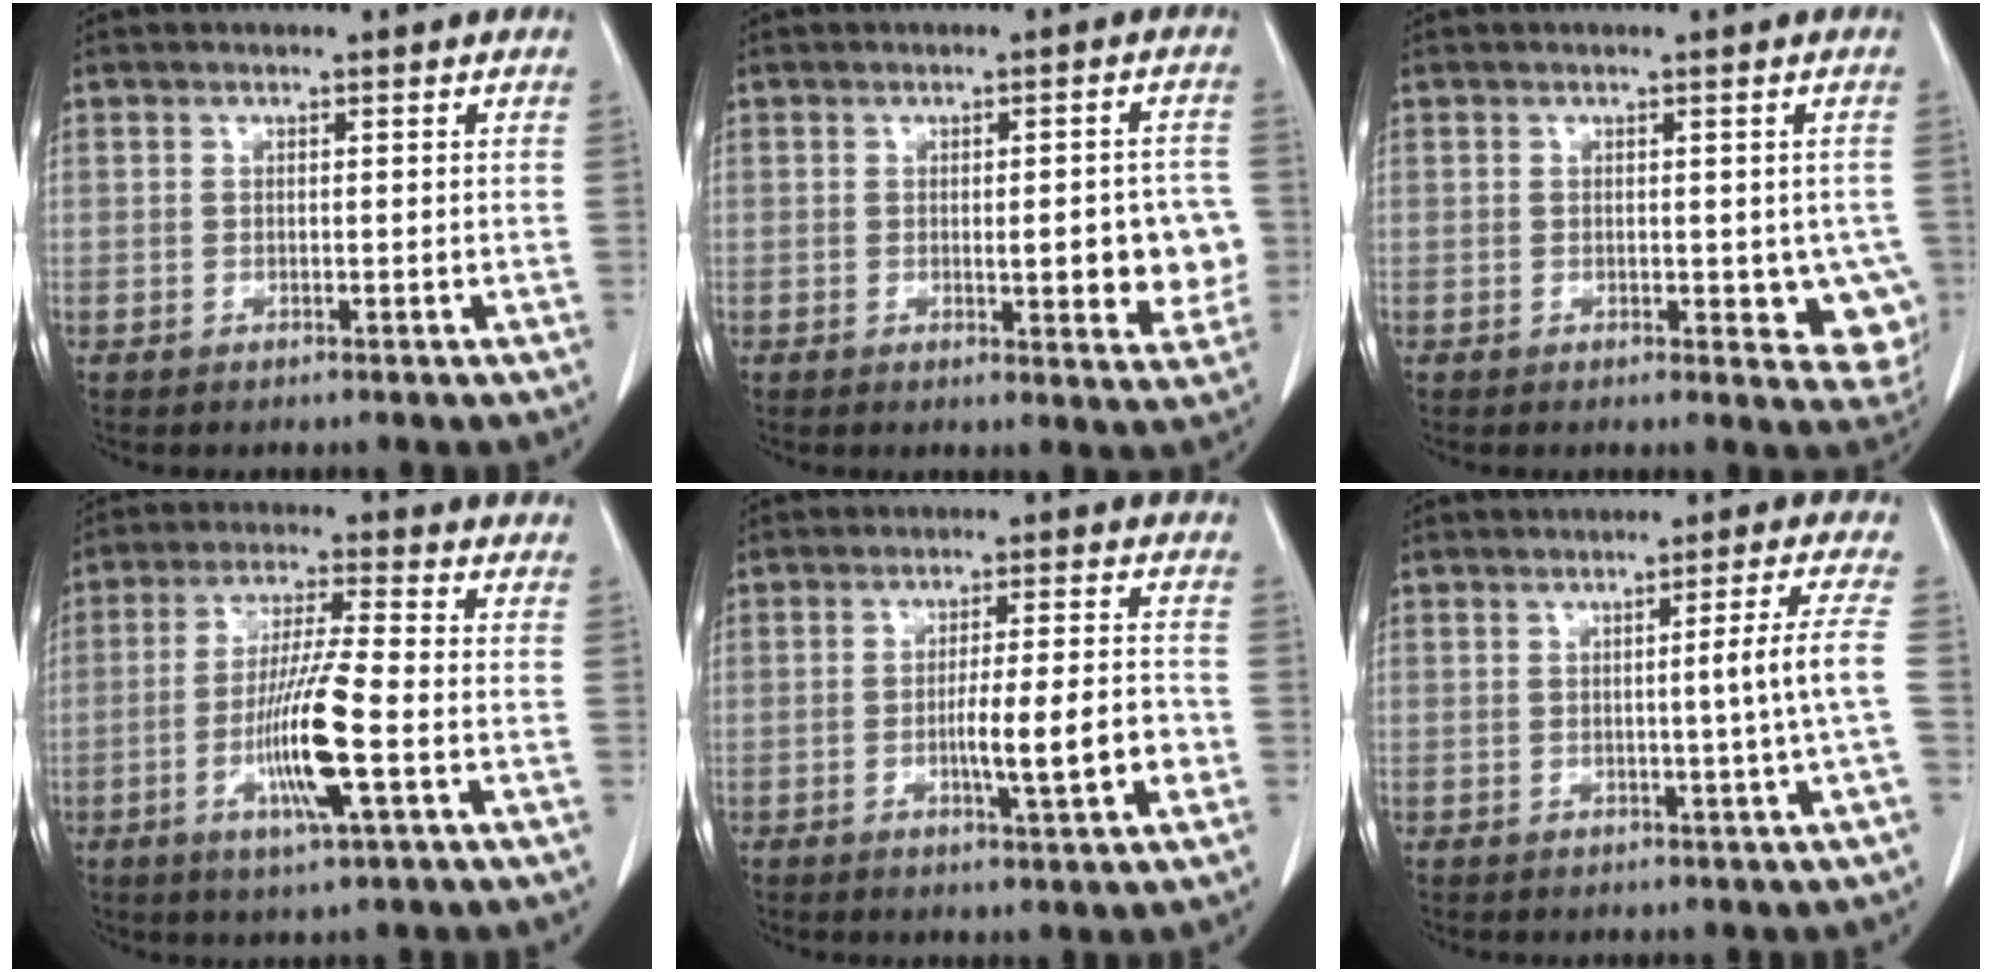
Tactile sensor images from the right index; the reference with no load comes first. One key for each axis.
{"total": 8.2, "fx": -0.9, "fy": 2.3, "fz": 7.8, "tx": -0.090, "ty": 0.003, "tz": -0.007}
{"total": 6.7, "fx": -1.0, "fy": 3.4, "fz": 5.7, "tx": -0.047, "ty": -0.009, "tz": -0.010}
{"total": 11.0, "fx": -3.3, "fy": 0.0, "fz": 10.5, "tx": -0.207, "ty": -0.013, "tz": -0.065}
{"total": 8.4, "fx": -2.4, "fy": 0.2, "fz": 8.1, "tx": -0.126, "ty": -0.001, "tz": -0.038}
{"total": 5.3, "fx": -0.5, "fy": -1.8, "fz": 5.0, "tx": -0.068, "ty": -0.003, "tz": -0.006}